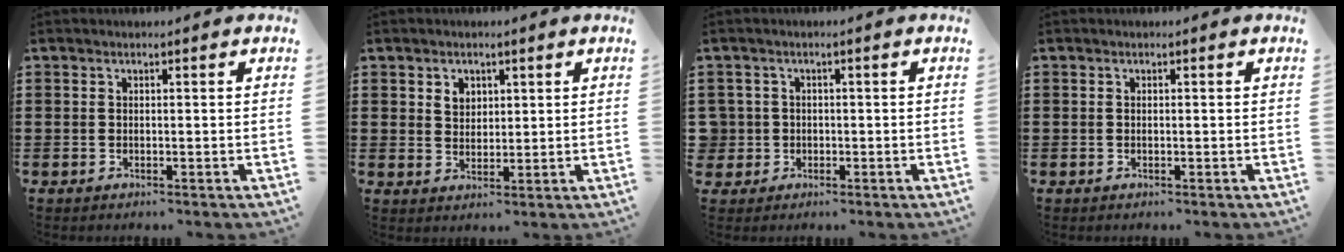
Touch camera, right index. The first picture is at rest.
{"total": 2.6, "force": [1.4, 2.1, 0.8], "torque": [-0.024, 0.008, 0.025]}
{"total": 2.5, "force": [-0.3, 2.5, 0.2], "torque": [-0.024, 0.005, -0.014]}
{"total": 0.0}